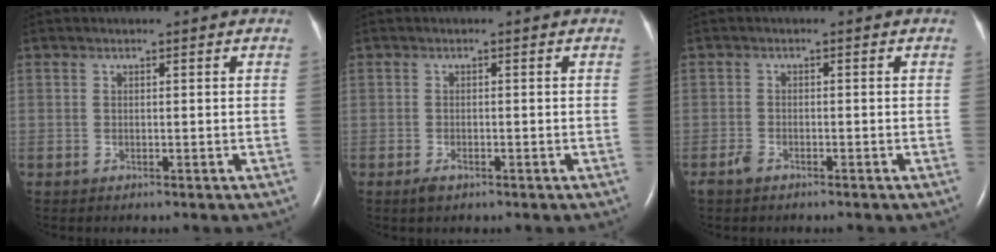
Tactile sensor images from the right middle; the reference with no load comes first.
{"total": 1.4, "force": [-0.8, 0.6, 0.9], "torque": [-0.023, -0.002, -0.012]}
{"total": 1.7, "force": [-1.3, 0.6, 0.9], "torque": [-0.028, -0.002, -0.025]}